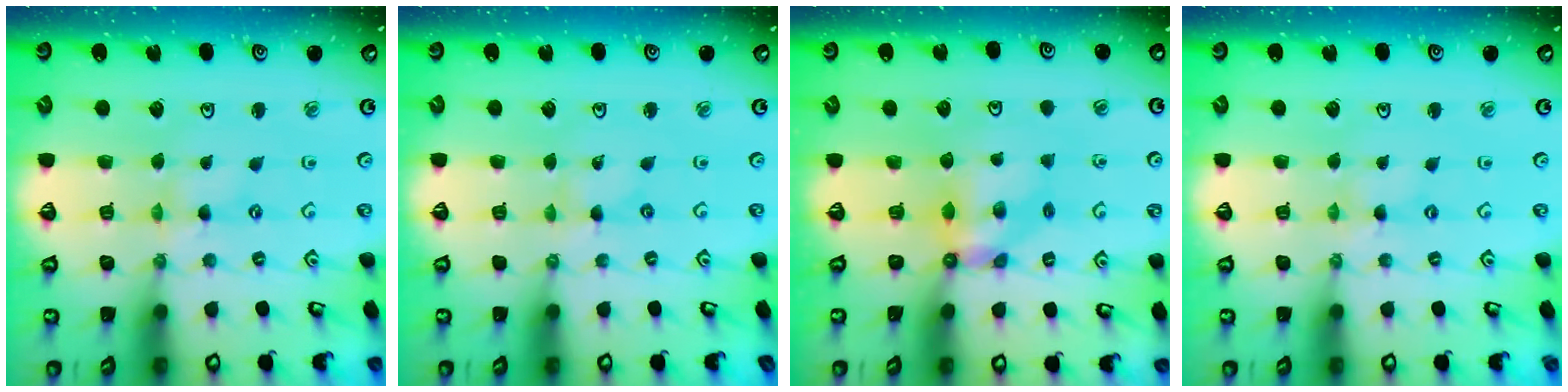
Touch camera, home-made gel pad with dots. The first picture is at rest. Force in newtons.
{"total": 0.0}
{"total": 5.3, "press": 5.3, "slide": 0.2}
{"total": 0.0}